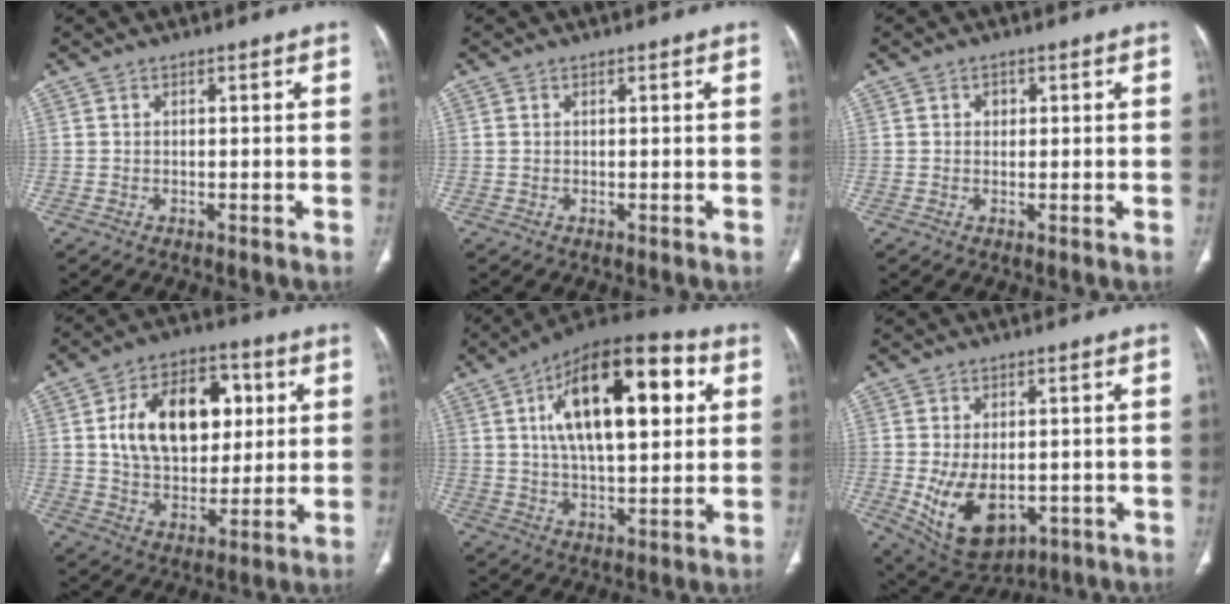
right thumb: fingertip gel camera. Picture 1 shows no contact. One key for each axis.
{"total": 0.0}
{"total": 1.3, "fx": 0.4, "fy": 1.2, "fz": 0.5, "tx": 0.001, "ty": 0.001, "tz": 0.004}
{"total": 19.2, "fx": 4.2, "fy": 12.4, "fz": 14.0, "tx": -0.185, "ty": 0.004, "tz": 0.075}
{"total": 23.1, "fx": 6.3, "fy": 10.3, "fz": 19.7, "tx": -0.286, "ty": 0.005, "tz": 0.093}
{"total": 11.8, "fx": -2.5, "fy": 7.3, "fz": 8.9, "tx": -0.135, "ty": -0.007, "tz": -0.016}